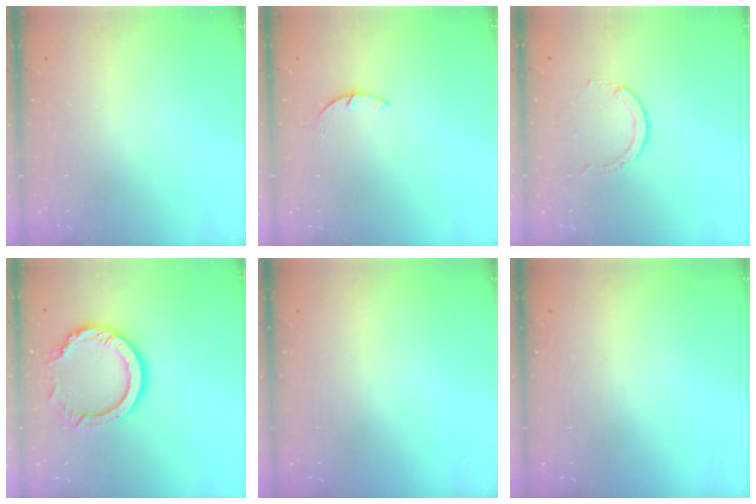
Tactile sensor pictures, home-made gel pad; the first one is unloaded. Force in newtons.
{"total": 1.4, "press": 1.4, "slide": 0.3}
{"total": 3.2, "press": 3.2, "slide": 0.4}
{"total": 12.3, "press": 12.2, "slide": 1.0}
{"total": 0.0}
{"total": 0.0}